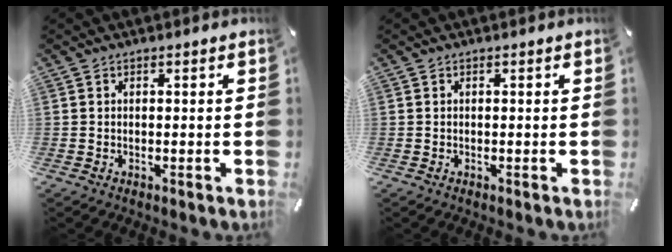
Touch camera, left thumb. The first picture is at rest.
{"total": 0.0}